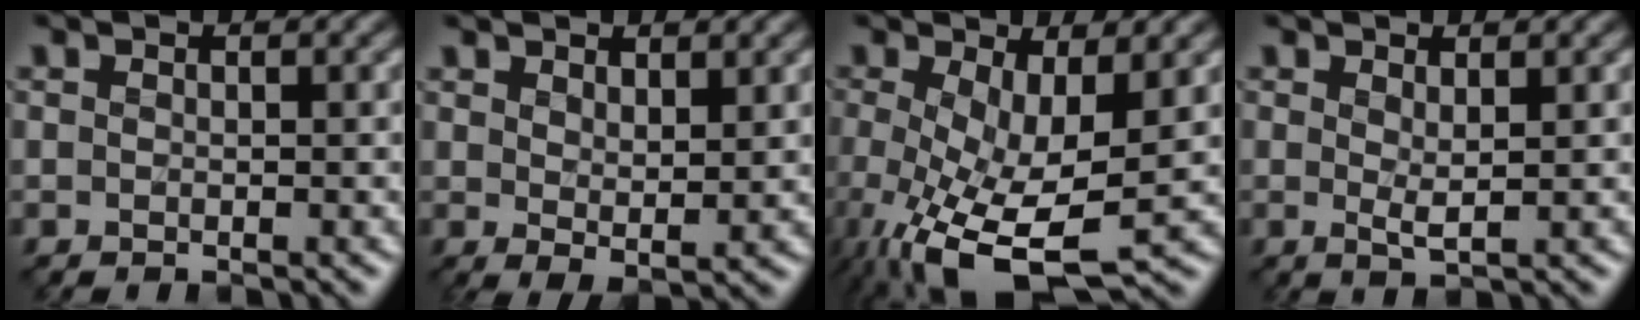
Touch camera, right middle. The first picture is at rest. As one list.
[{"total": 2.6, "force": [1.4, 0.8, 2.0], "torque": [-0.039, -0.007, 0.030]}, {"total": 9.4, "force": [-2.7, 3.6, 8.3], "torque": [-0.169, -0.026, -0.039]}, {"total": 1.2, "force": [0.5, 0.2, 1.1], "torque": [-0.021, -0.004, 0.011]}]